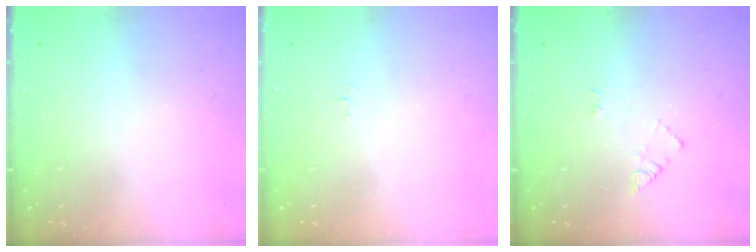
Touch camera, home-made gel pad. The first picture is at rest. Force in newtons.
{"total": 2.5, "press": 2.5, "slide": 0.3}
{"total": 4.4, "press": 4.4, "slide": 0.5}